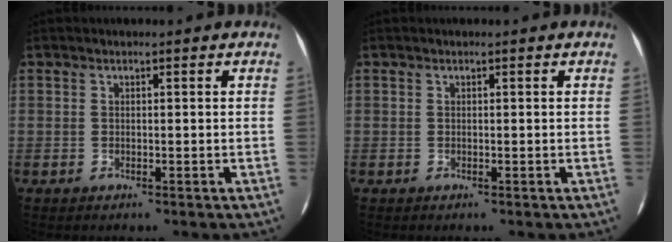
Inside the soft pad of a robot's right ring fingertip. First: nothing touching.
{"total": 0.0}